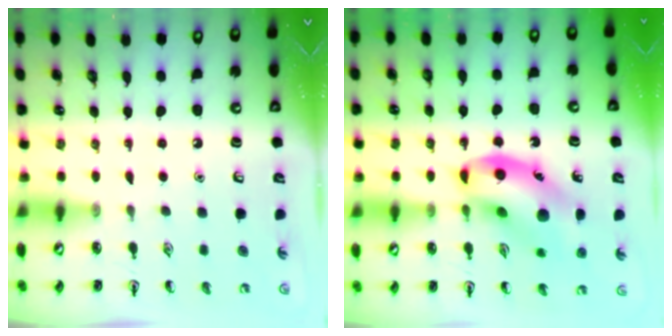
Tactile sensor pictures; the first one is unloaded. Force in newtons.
{"total": 14.0, "press": 13.7, "slide": 2.9}